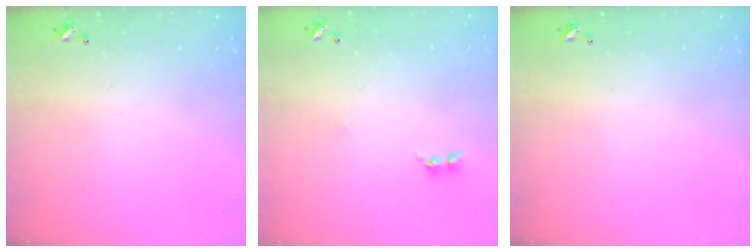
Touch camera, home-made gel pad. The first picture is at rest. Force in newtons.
{"total": 1.2, "press": 1.1, "slide": 0.5}
{"total": 0.0}